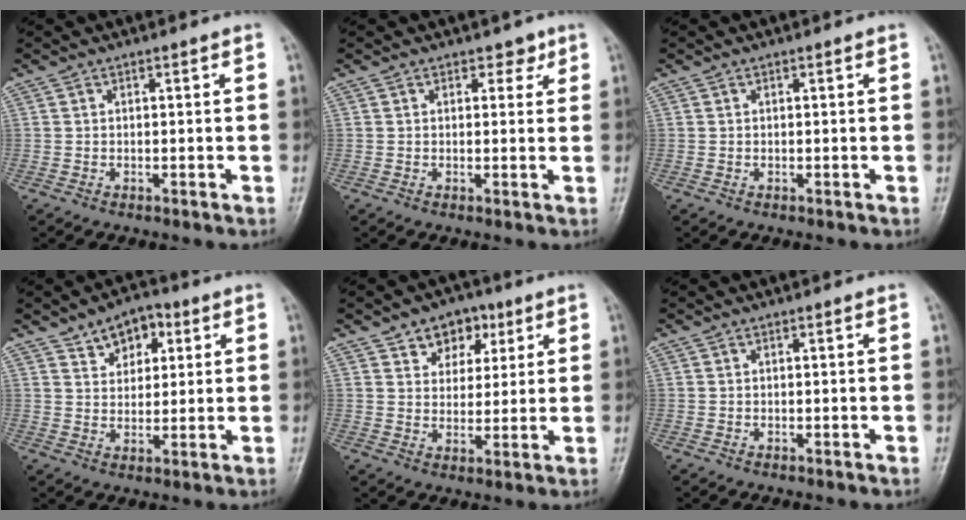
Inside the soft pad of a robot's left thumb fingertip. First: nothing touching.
{"total": 2.2, "force": [1.4, 1.5, 0.8], "torque": [0.009, -0.005, 0.014]}
{"total": 0.0}
{"total": 7.3, "force": [3.8, 4.9, 3.9], "torque": [-0.022, -0.014, 0.057]}
{"total": 7.8, "force": [4.2, 5.8, 3.2], "torque": [-0.008, -0.013, 0.064]}
{"total": 0.0}